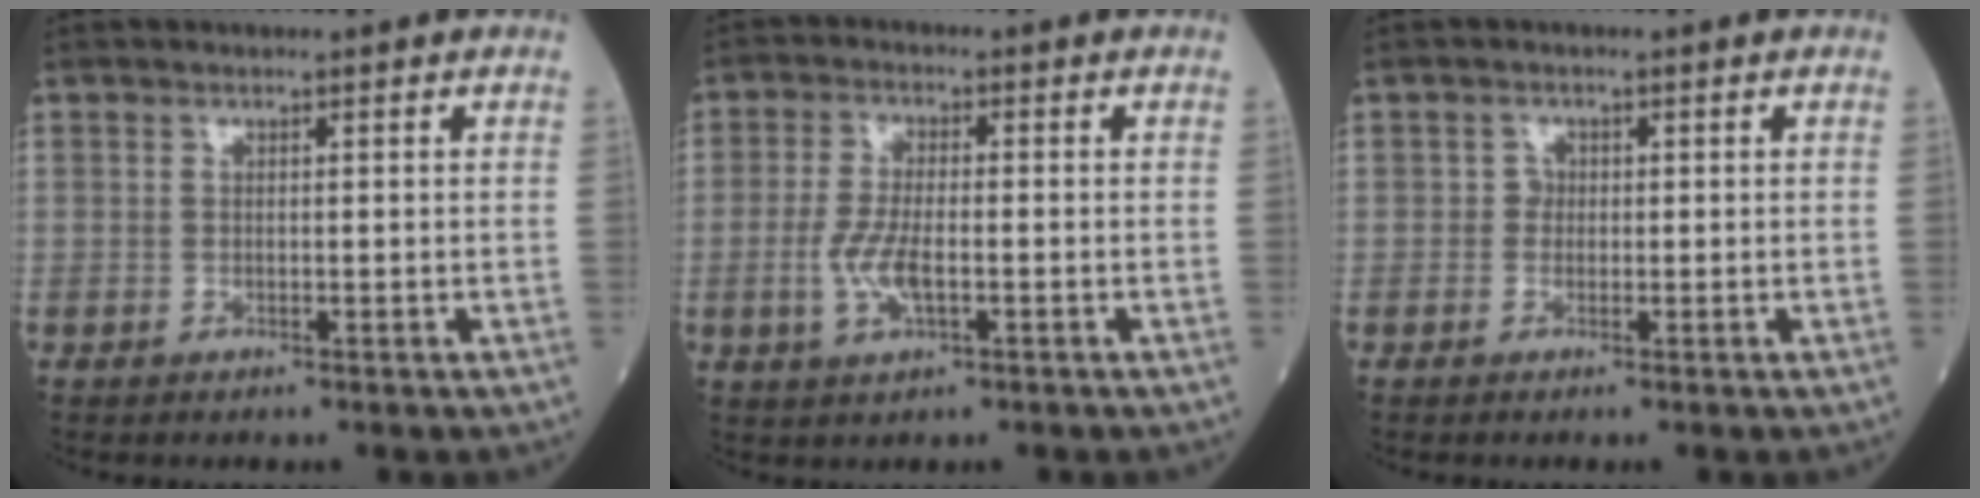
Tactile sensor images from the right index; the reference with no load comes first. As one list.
[{"total": 5.5, "force": [-1.4, 1.6, 5.1], "torque": [-0.114, -0.005, -0.024]}, {"total": 0.9, "force": [-0.1, 0.8, 0.3], "torque": [-0.002, 0.004, -0.002]}]